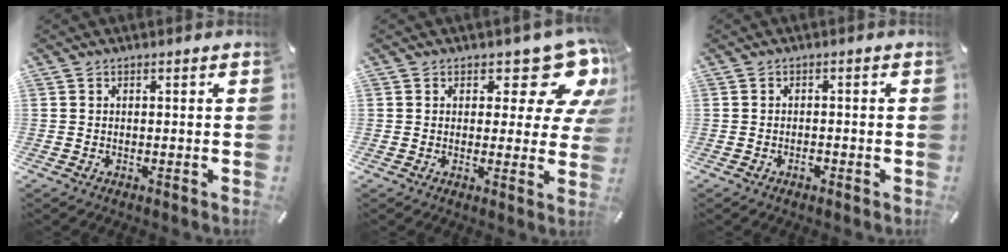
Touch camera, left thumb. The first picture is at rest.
{"total": 13.3, "force": [9.2, 5.5, 7.8], "torque": [-0.090, -0.079, 0.152]}
{"total": 1.5, "force": [-0.9, 0.9, 0.7], "torque": [-0.015, 0.003, -0.021]}